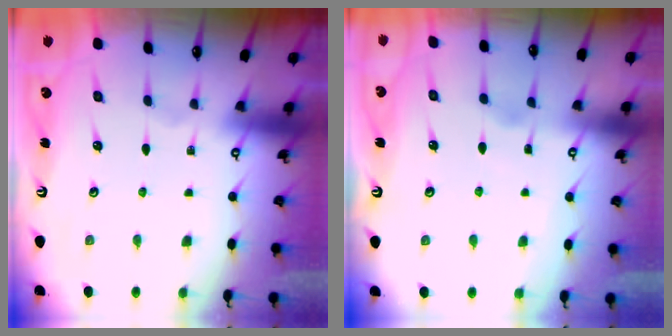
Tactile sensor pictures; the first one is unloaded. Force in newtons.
{"total": 2.7, "press": 2.7, "slide": 0.3}